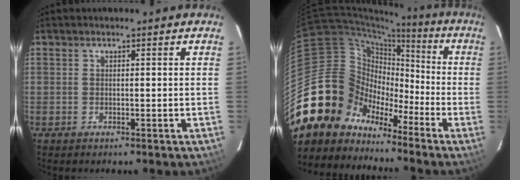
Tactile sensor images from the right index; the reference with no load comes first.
{"total": 16.9, "force": [-11.1, 12.4, 2.8], "torque": [-0.083, 0.055, -0.207]}